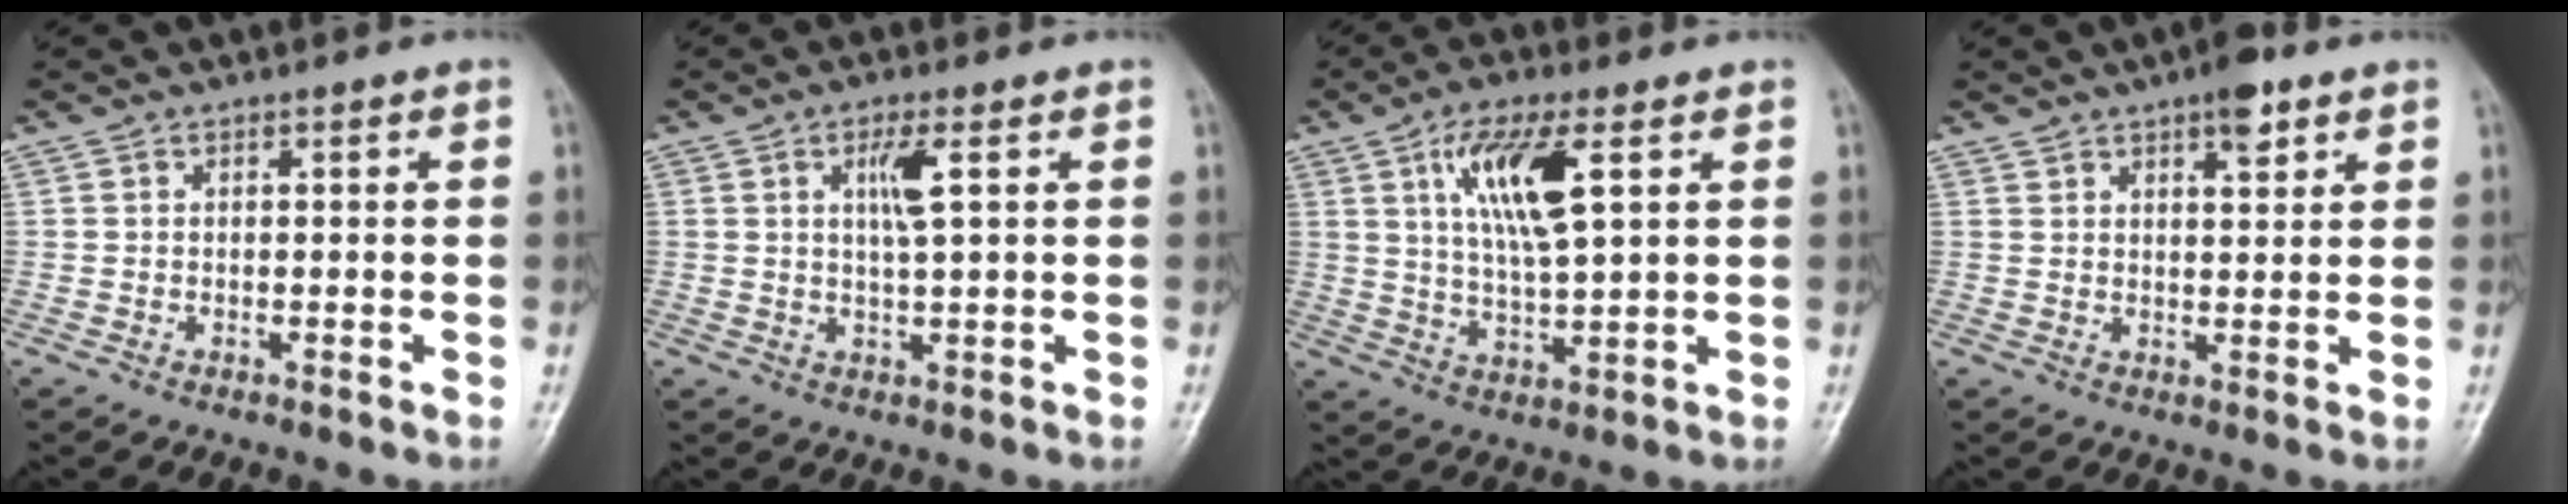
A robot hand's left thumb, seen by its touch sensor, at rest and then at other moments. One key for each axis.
{"total": 4.8, "fx": 1.4, "fy": 0.8, "fz": 4.5, "tx": -0.086, "ty": -0.004, "tz": 0.029}
{"total": 11.4, "fx": 4.0, "fy": 3.5, "fz": 10.0, "tx": -0.186, "ty": -0.013, "tz": 0.078}
{"total": 5.2, "fx": 3.2, "fy": 1.9, "fz": 3.6, "tx": -0.039, "ty": -0.014, "tz": 0.045}